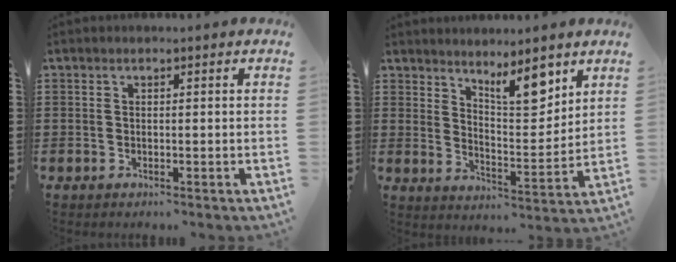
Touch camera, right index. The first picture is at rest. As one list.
[{"total": 8.1, "force": [6.1, 2.5, 4.7], "torque": [-0.076, -0.026, 0.103]}]